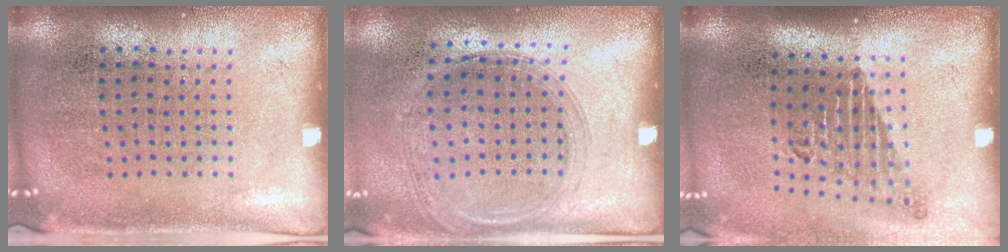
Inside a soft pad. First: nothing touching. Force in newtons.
{"total": 1.3, "press": 1.2, "slide": 0.6}
{"total": 1.7, "press": 1.2, "slide": 1.2}